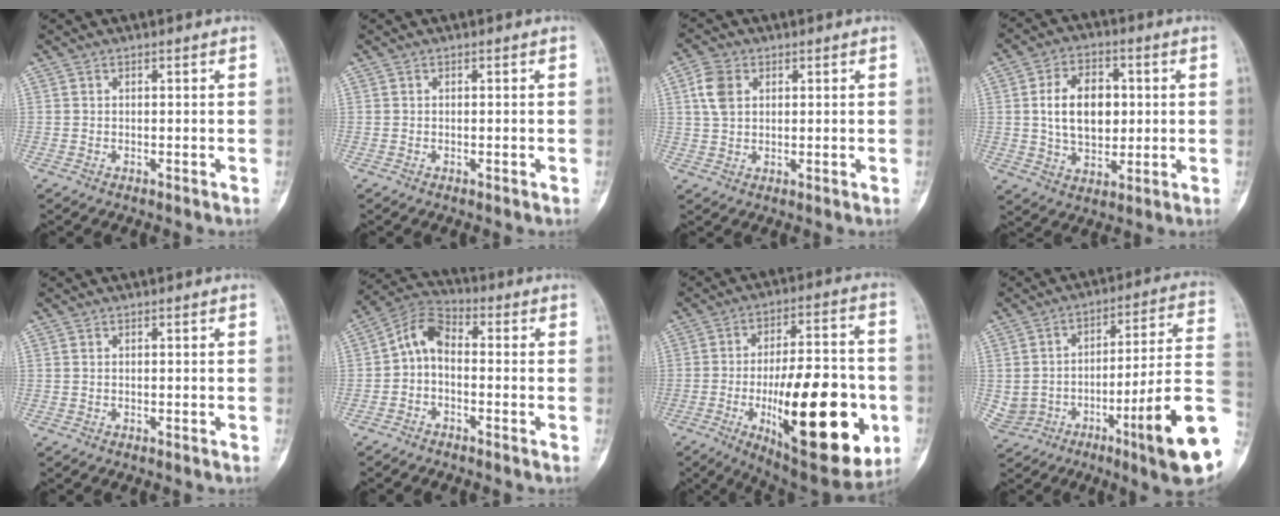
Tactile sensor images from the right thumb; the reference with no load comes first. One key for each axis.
{"total": 0.6, "fx": -0.2, "fy": 0.1, "fz": 0.6, "tx": -0.009, "ty": -0.001, "tz": 0.000}
{"total": 5.6, "fx": 1.7, "fy": 3.9, "fz": 3.6, "tx": -0.067, "ty": 0.005, "tz": 0.032}
{"total": 13.4, "fx": 1.6, "fy": 9.0, "fz": 9.8, "tx": -0.135, "ty": 0.003, "tz": 0.028}
{"total": 0.0}
{"total": 7.1, "fx": -0.9, "fy": 4.4, "fz": 5.5, "tx": -0.094, "ty": 0.032, "tz": -0.035}
{"total": 28.2, "fx": -7.2, "fy": 10.3, "fz": 25.2, "tx": -0.353, "ty": 0.002, "tz": -0.090}
{"total": 20.2, "fx": -5.6, "fy": 4.7, "fz": 18.9, "tx": -0.235, "ty": 0.042, "tz": -0.073}